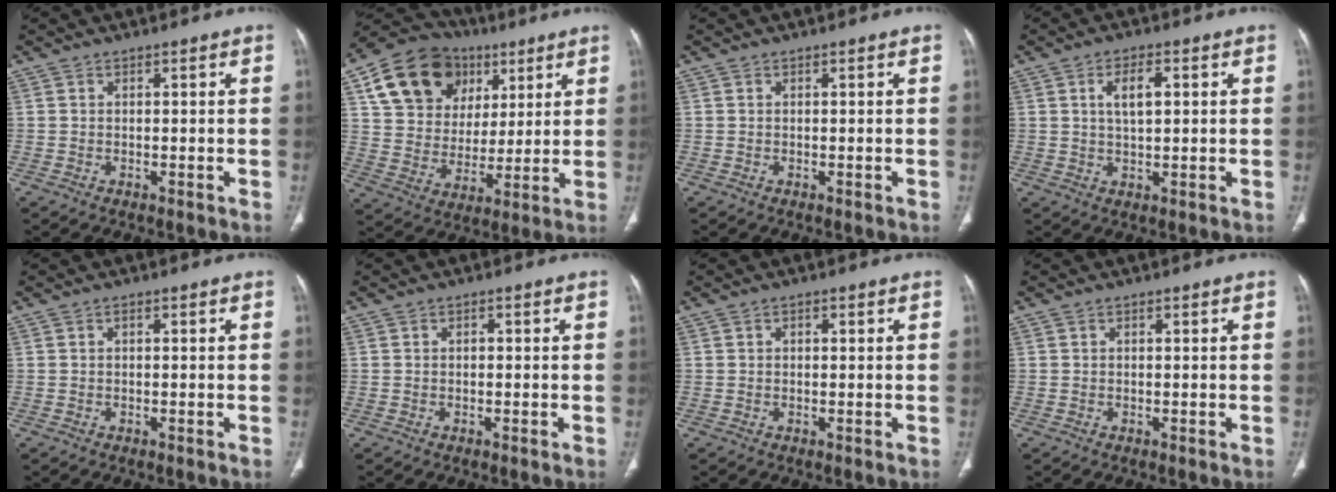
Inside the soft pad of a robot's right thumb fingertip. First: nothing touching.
{"total": 19.8, "force": [8.8, 15.1, 9.3], "torque": [-0.130, 0.001, 0.157]}
{"total": 0.0}
{"total": 5.1, "force": [1.3, 2.4, 4.3], "torque": [-0.073, 0.000, 0.023]}
{"total": 0.5, "force": [0.1, 0.3, 0.4], "torque": [-0.009, 0.001, 0.002]}
{"total": 0.6, "force": [0.0, 0.5, 0.4], "torque": [-0.003, 0.002, -0.001]}
{"total": 1.0, "force": [0.3, 0.6, 0.7], "torque": [-0.009, 0.001, 0.005]}
{"total": 0.0}